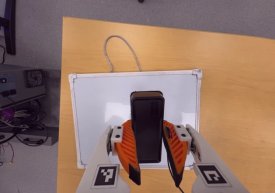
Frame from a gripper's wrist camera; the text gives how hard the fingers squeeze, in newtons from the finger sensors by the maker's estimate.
{"total": 8.2, "left": 7.2, "right": 9.3}